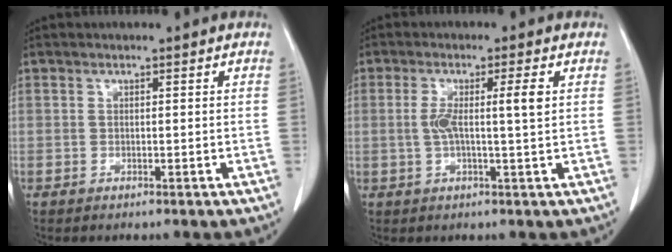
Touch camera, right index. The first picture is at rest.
{"total": 4.8, "force": [0.6, -0.2, 4.8], "torque": [-0.090, 0.009, 0.016]}